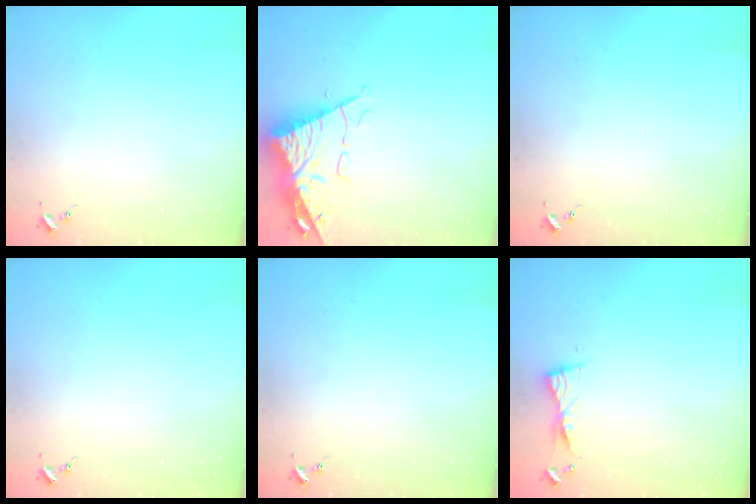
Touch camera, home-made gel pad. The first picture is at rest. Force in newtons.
{"total": 13.0, "press": 12.9, "slide": 1.4}
{"total": 0.0}
{"total": 0.0}
{"total": 0.0}
{"total": 5.6, "press": 5.6, "slide": 0.5}